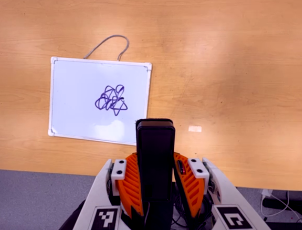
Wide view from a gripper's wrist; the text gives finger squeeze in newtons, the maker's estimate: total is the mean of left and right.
{"total": 4.1, "left": 2.8, "right": 5.3}